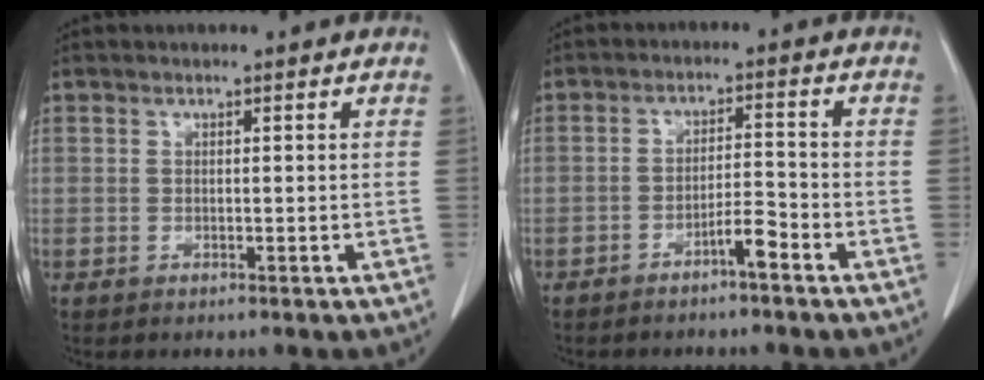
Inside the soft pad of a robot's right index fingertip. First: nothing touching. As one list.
[{"total": 3.7, "force": [-2.5, 0.2, 2.6], "torque": [-0.039, 0.006, -0.045]}]